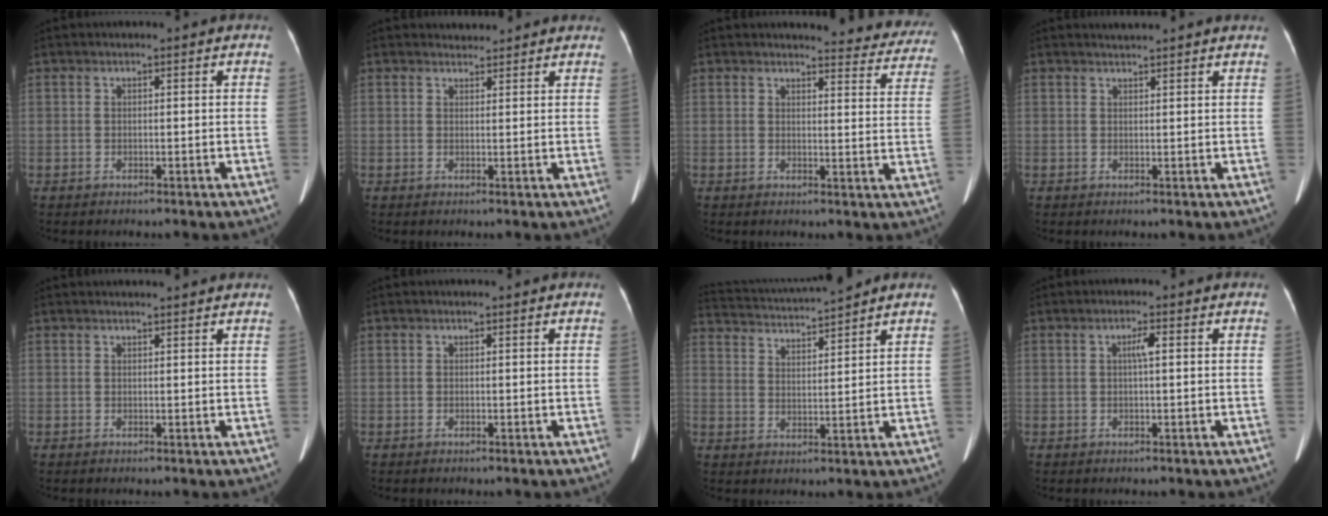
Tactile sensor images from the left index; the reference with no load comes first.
{"total": 2.4, "force": [2.3, 0.8, -0.1], "torque": [-0.001, 0.013, 0.027]}
{"total": 10.2, "force": [10.0, 1.6, 1.1], "torque": [0.018, -0.051, 0.082]}
{"total": 2.9, "force": [2.6, -0.3, 1.3], "torque": [-0.016, 0.019, 0.034]}
{"total": 4.2, "force": [4.1, 0.0, 1.1], "torque": [-0.011, 0.023, 0.045]}
{"total": 0.0}
{"total": 10.5, "force": [10.0, -1.1, 3.1], "torque": [-0.070, 0.020, 0.162]}
{"total": 1.8, "force": [0.4, 0.1, 1.8], "torque": [-0.035, 0.001, 0.006]}